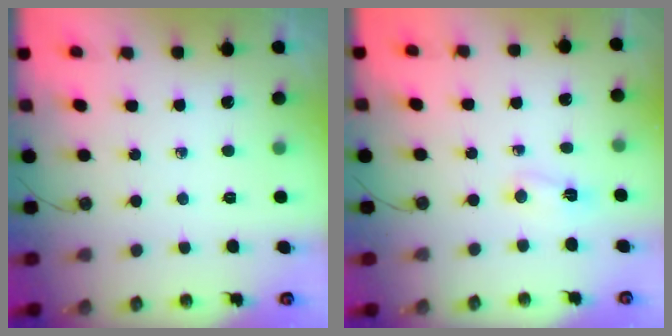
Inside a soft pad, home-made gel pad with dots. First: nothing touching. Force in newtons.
{"total": 2.0, "press": 2.0, "slide": 0.4}